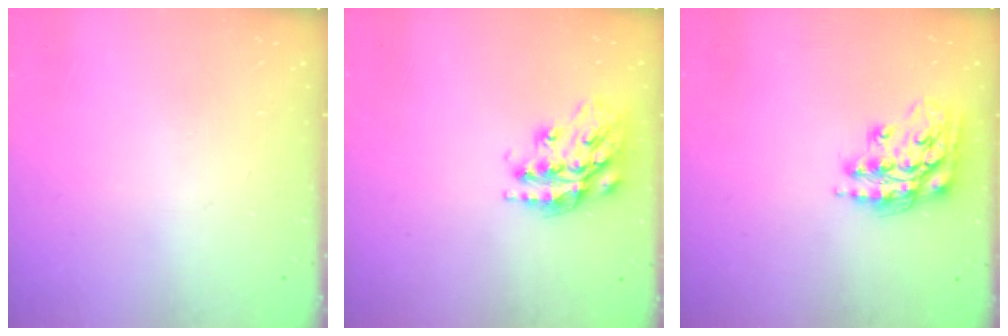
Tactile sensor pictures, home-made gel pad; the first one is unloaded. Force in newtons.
{"total": 19.7, "press": 19.6, "slide": 1.4}
{"total": 16.3, "press": 16.2, "slide": 1.1}